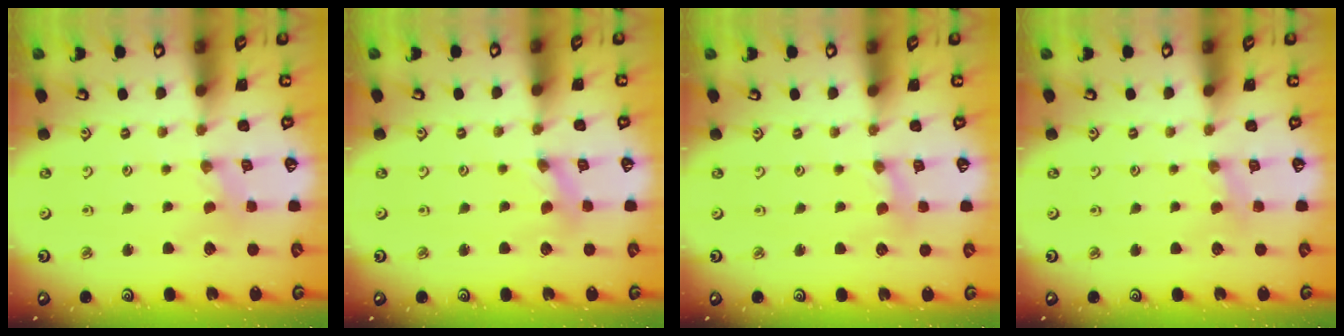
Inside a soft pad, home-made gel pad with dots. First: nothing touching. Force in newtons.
{"total": 1.6, "press": 1.6, "slide": 0.3}
{"total": 2.3, "press": 2.3, "slide": 0.2}
{"total": 2.3, "press": 2.2, "slide": 0.5}